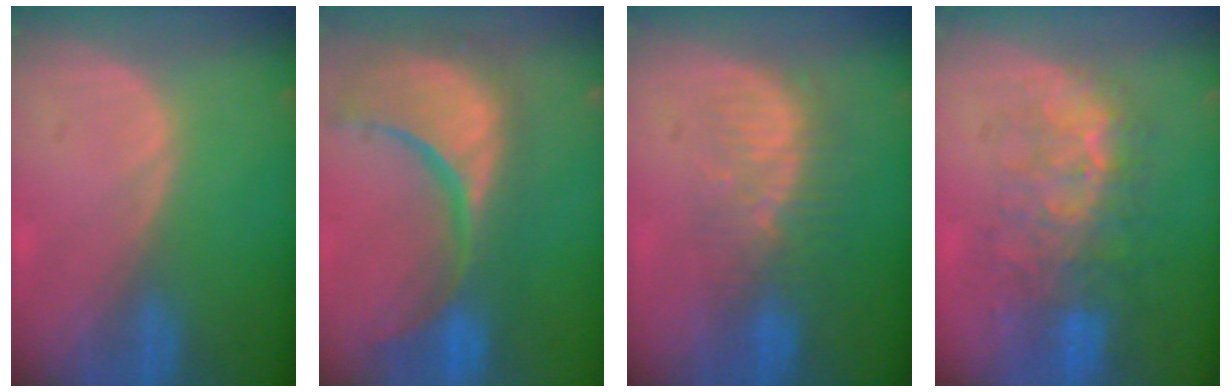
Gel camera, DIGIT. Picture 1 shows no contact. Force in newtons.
{"total": 15.3, "press": 12.1, "slide": 9.4}
{"total": 8.1, "press": 7.2, "slide": 3.8}
{"total": 9.7, "press": 8.8, "slide": 4.0}